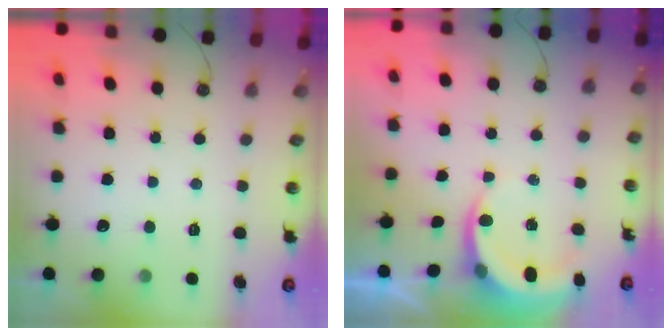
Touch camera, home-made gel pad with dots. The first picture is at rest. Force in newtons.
{"total": 5.0, "press": 4.9, "slide": 0.7}